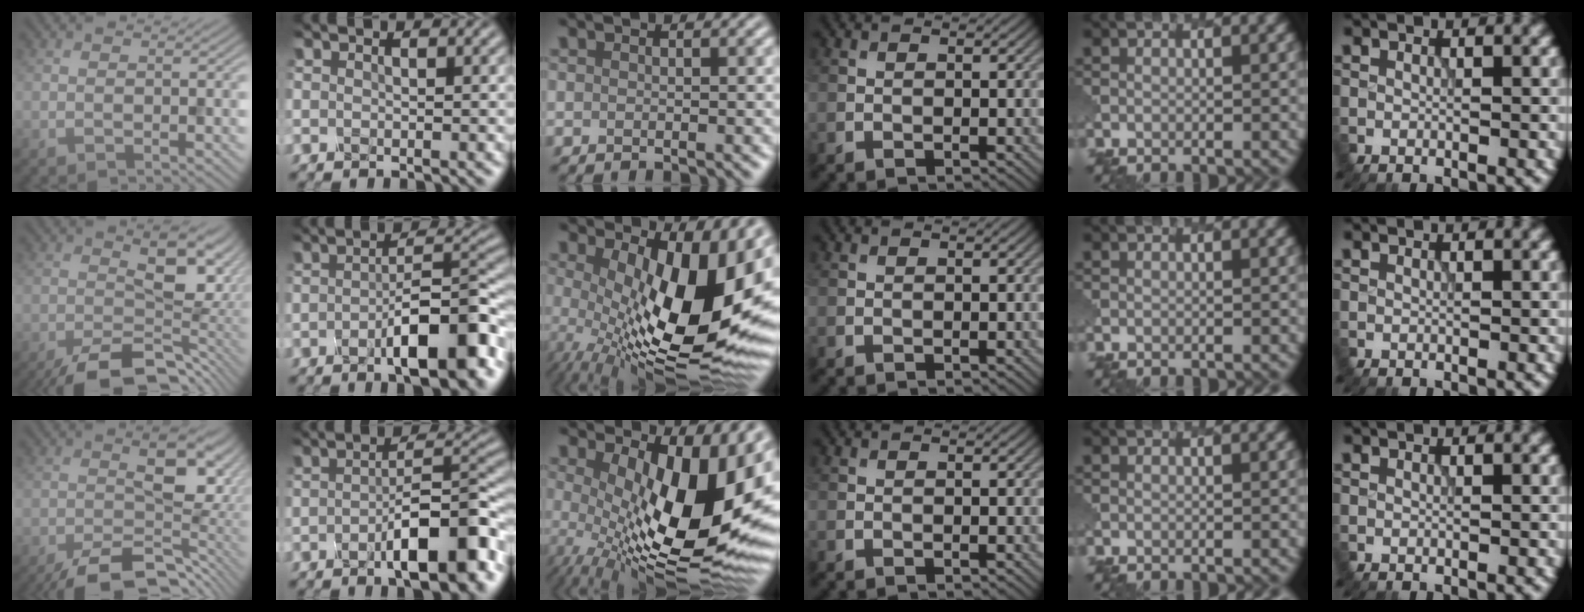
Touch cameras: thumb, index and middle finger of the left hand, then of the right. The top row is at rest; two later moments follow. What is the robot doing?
{"motion": "dispense", "object": "glue stick"}